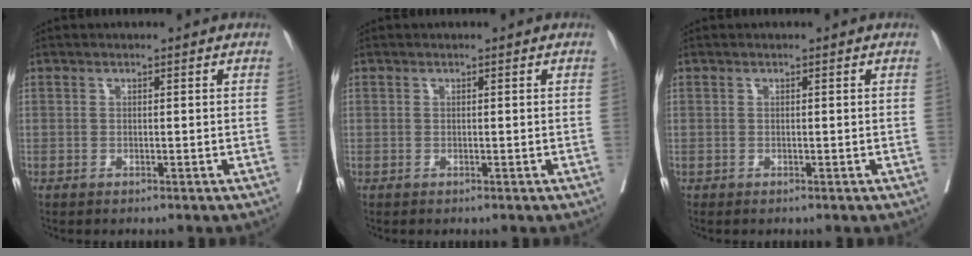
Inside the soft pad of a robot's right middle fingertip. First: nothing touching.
{"total": 0.0}
{"total": 0.0}